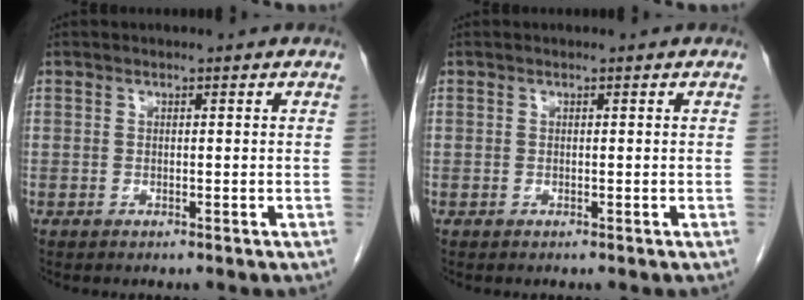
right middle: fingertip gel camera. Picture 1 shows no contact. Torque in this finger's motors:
{"motor_torque": [0.00, 0.00, 0.00, 0.00]}